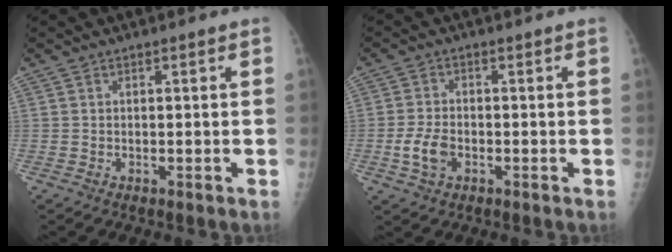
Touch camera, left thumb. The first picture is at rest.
{"total": 4.5, "force": [-1.5, 2.9, 3.1], "torque": [-0.058, 0.004, -0.027]}